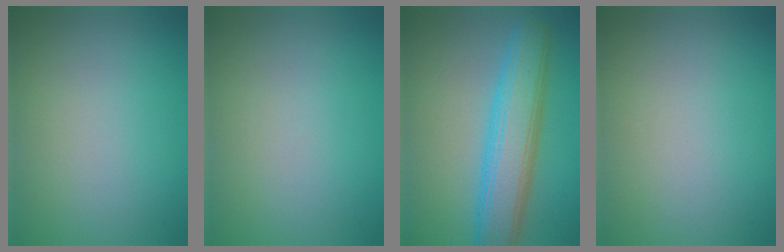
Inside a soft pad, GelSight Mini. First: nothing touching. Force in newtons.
{"total": 0.0}
{"total": 7.1, "press": 7.1, "slide": 0.1}
{"total": 0.0}